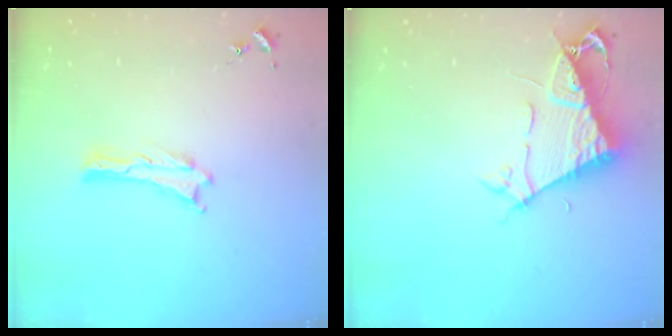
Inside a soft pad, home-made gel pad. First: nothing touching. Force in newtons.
{"total": 7.6, "press": 7.6, "slide": 0.9}